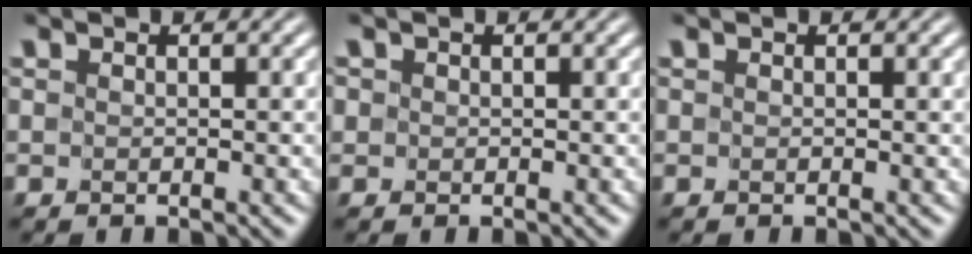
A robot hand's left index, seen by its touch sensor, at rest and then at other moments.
{"total": 0.5, "force": [0.1, 0.5, -0.1], "torque": [0.007, 0.001, -0.002]}
{"total": 0.0}